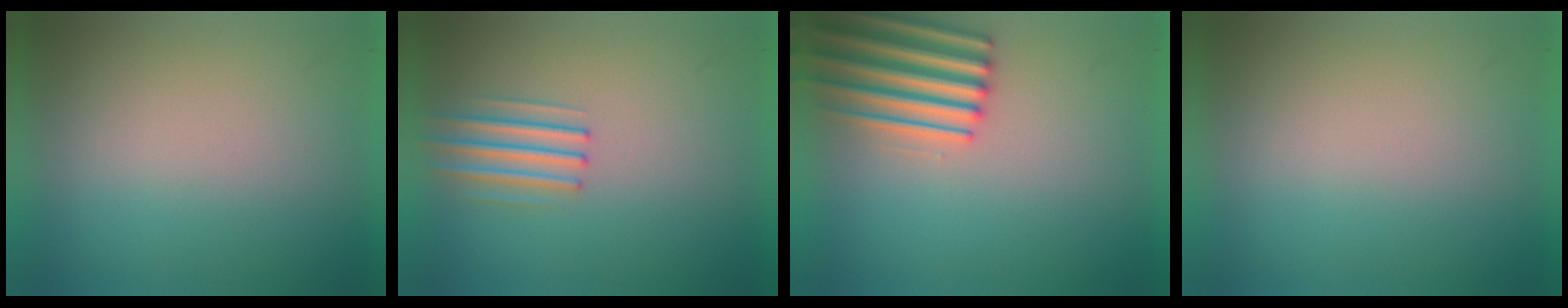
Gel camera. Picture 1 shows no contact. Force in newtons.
{"total": 2.3}
{"total": 5.0}
{"total": 0.0}